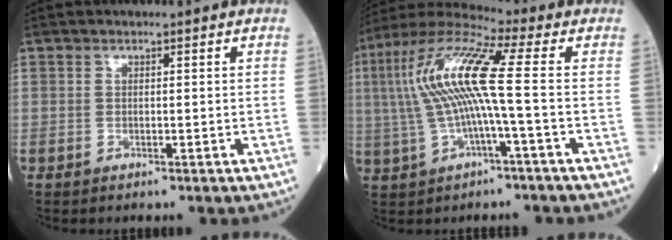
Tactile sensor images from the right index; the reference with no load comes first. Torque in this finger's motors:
{"motor_torque": [1.60, -0.23, 1.05, 0.21]}